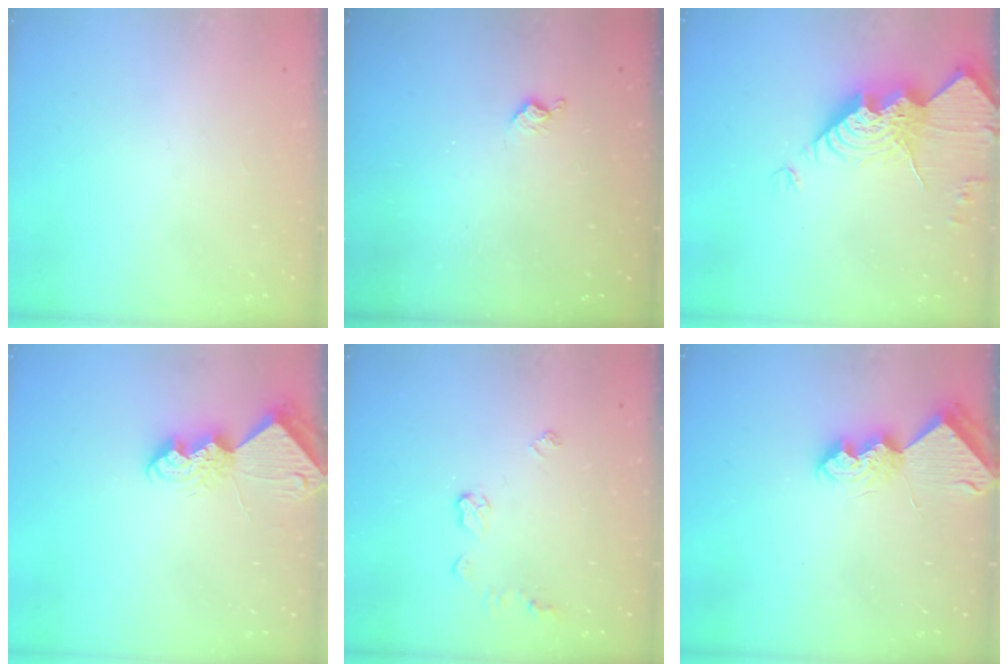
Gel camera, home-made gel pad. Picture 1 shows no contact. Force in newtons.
{"total": 5.9, "press": 5.9, "slide": 0.8}
{"total": 16.2, "press": 16.1, "slide": 1.4}
{"total": 7.9, "press": 7.9, "slide": 0.7}
{"total": 7.0, "press": 6.9, "slide": 0.4}
{"total": 8.0, "press": 8.0, "slide": 0.3}